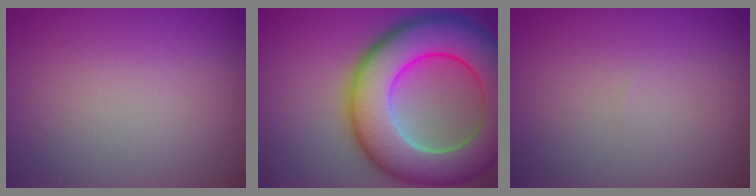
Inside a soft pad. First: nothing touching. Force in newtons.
{"total": 12.4, "press": 12.4, "slide": 0.6}
{"total": 0.0}